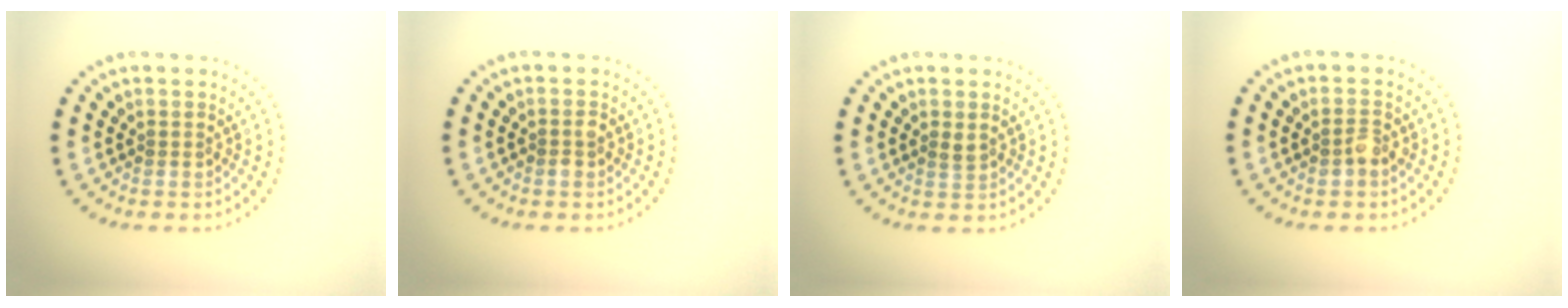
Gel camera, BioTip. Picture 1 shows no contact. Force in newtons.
{"total": 1.0, "press": 1.0, "slide": 0.2}
{"total": 0.8, "press": 0.7, "slide": 0.2}
{"total": 1.4, "press": 1.4, "slide": 0.2}